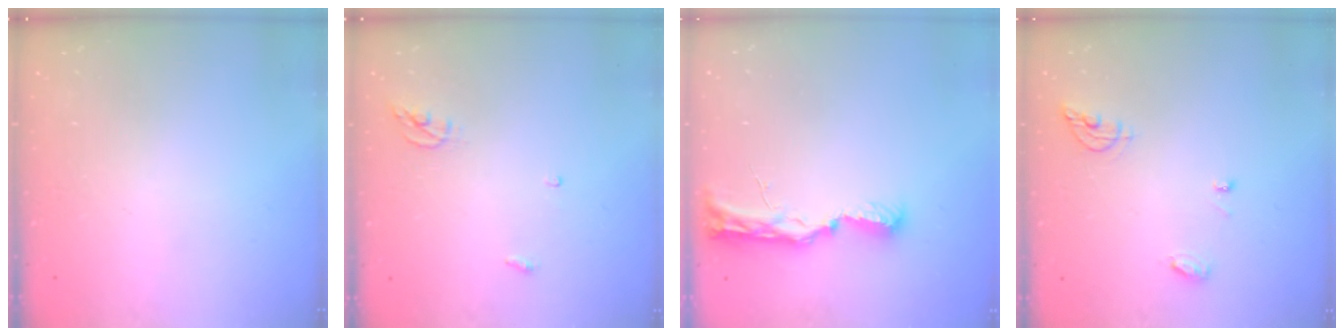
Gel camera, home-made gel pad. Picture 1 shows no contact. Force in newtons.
{"total": 3.6, "press": 3.6, "slide": 0.3}
{"total": 9.6, "press": 9.3, "slide": 2.4}
{"total": 6.7, "press": 6.7, "slide": 0.3}